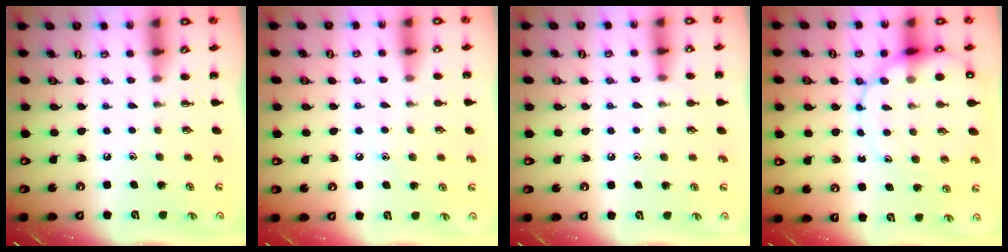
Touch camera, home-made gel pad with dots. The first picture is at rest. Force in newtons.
{"total": 6.0, "press": 5.7, "slide": 1.6}
{"total": 6.9, "press": 6.6, "slide": 1.8}
{"total": 13.6, "press": 13.1, "slide": 3.4}